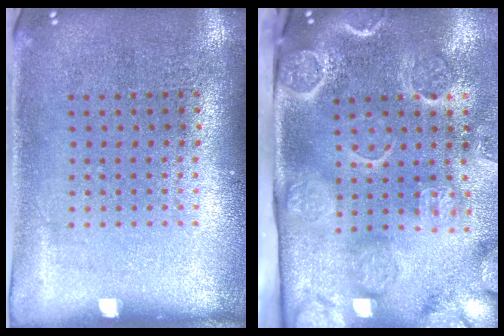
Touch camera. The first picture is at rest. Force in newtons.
{"total": 4.4, "press": 3.5, "slide": 2.8}